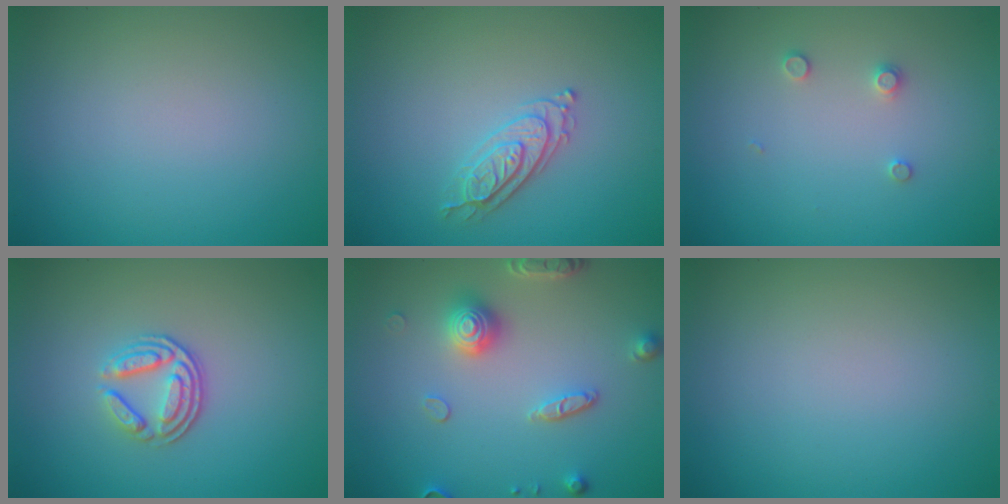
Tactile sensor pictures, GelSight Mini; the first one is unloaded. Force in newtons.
{"total": 2.4, "press": 2.3, "slide": 0.5}
{"total": 1.0, "press": 1.0, "slide": 0.2}
{"total": 3.4, "press": 2.5, "slide": 2.2}
{"total": 3.9, "press": 3.4, "slide": 1.9}
{"total": 0.0}